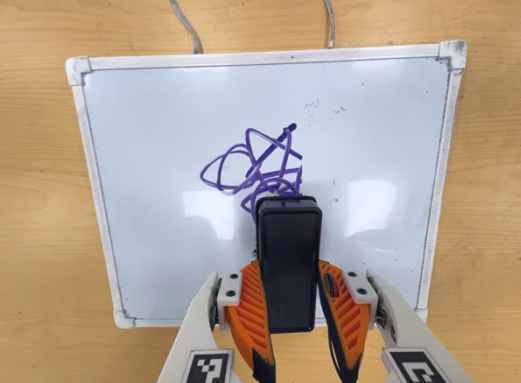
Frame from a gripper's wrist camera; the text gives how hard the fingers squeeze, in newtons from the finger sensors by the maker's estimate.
{"total": 5.4, "left": 4.4, "right": 6.4}